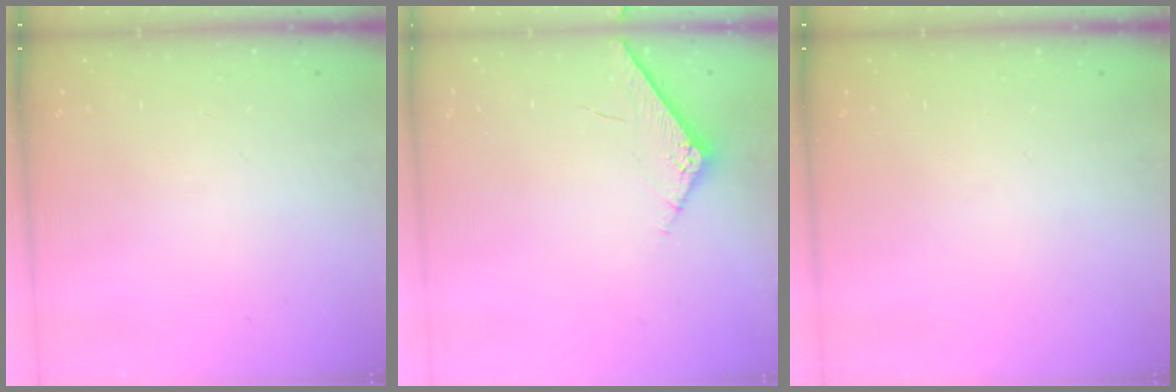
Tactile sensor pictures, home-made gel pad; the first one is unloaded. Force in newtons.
{"total": 4.2, "press": 4.2, "slide": 0.4}
{"total": 0.0}